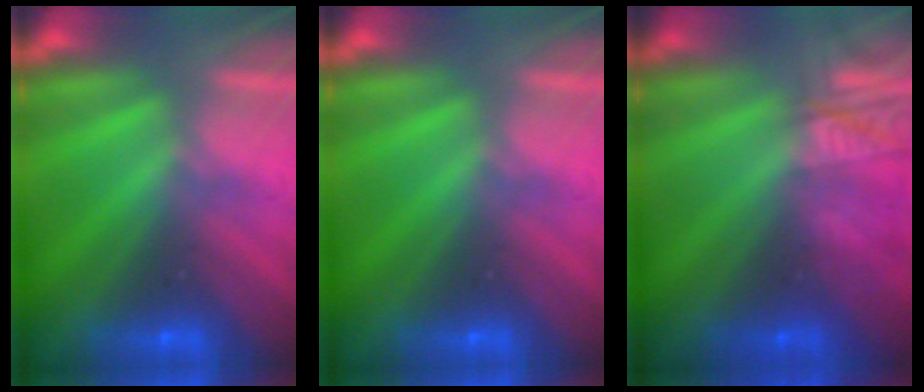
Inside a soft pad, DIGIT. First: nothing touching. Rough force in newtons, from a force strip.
{"total": 0.0}
{"total": 2.3}